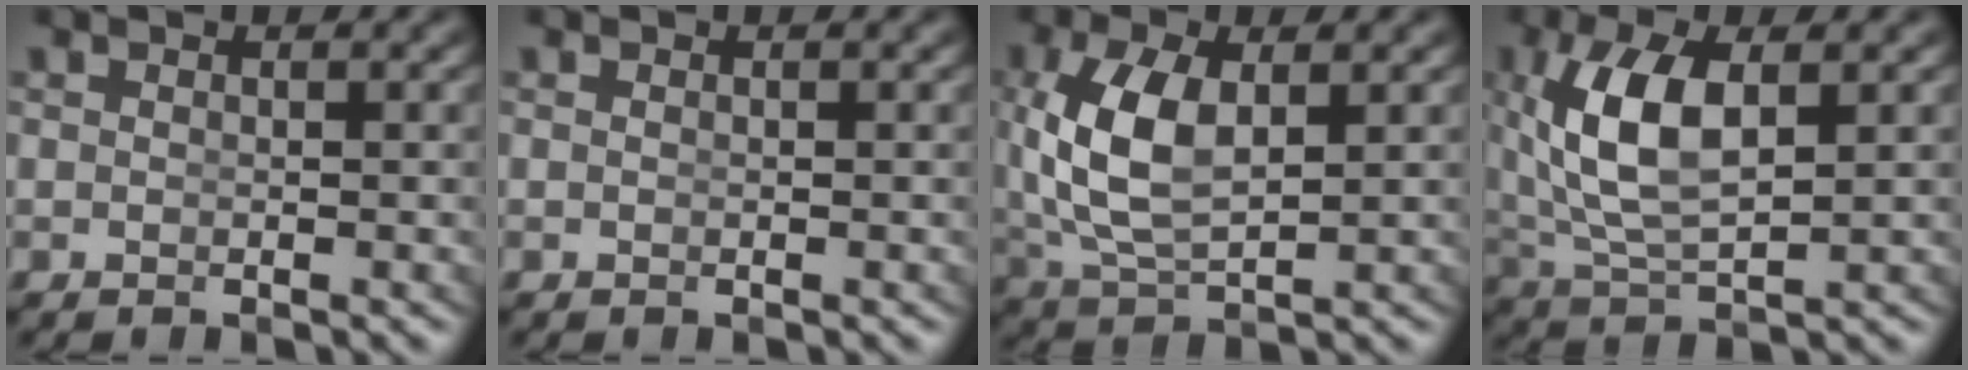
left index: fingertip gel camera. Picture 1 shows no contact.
{"total": 0.0}
{"total": 6.0, "force": [0.6, 3.2, 5.0], "torque": [-0.122, -0.019, 0.030]}
{"total": 5.9, "force": [1.1, 2.5, 5.3], "torque": [-0.125, -0.017, 0.038]}